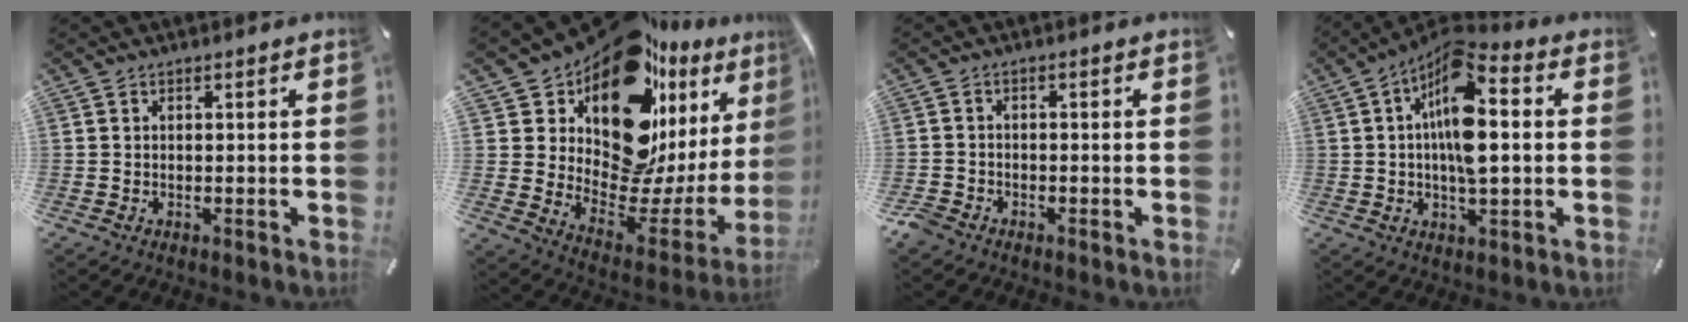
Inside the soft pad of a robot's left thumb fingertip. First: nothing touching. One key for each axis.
{"total": 18.8, "fx": 12.6, "fy": 9.0, "fz": 10.7, "tx": -0.148, "ty": -0.157, "tz": 0.216}
{"total": 2.5, "fx": -1.8, "fy": 1.6, "fz": 0.7, "tx": -0.015, "ty": 0.009, "tz": -0.038}
{"total": 13.4, "fx": 1.9, "fy": 5.6, "fz": 12.1, "tx": -0.220, "ty": -0.011, "tz": 0.032}